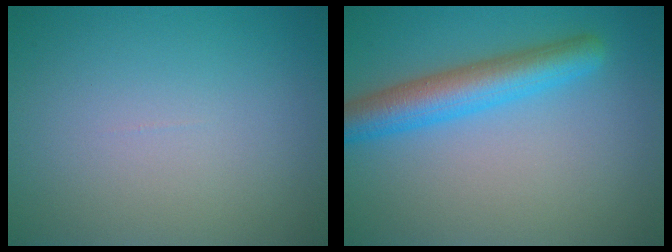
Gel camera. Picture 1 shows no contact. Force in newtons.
{"total": 5.1, "press": 5.1, "slide": 0.2}